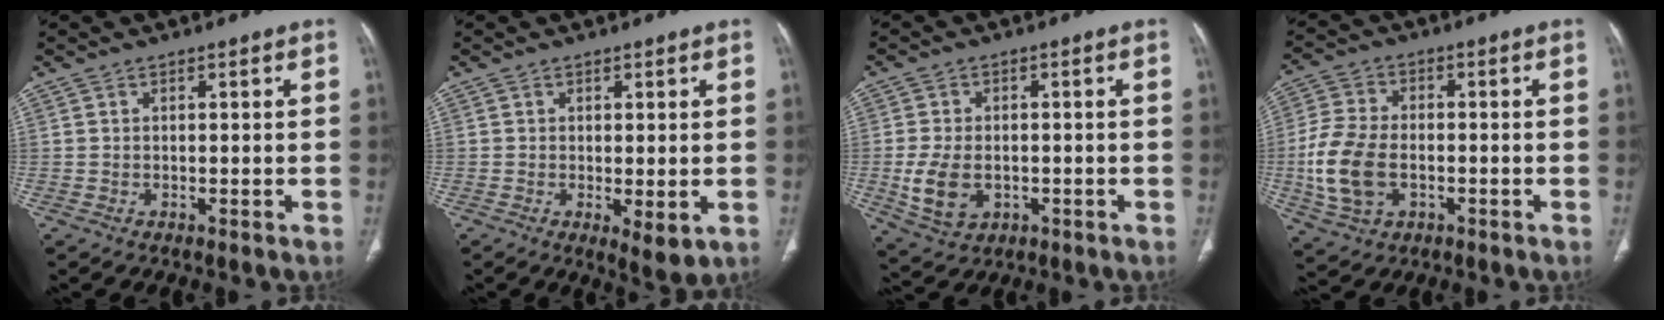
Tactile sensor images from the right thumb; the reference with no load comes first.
{"total": 4.2, "force": [-0.8, 1.5, 3.9], "torque": [-0.063, -0.018, -0.008]}
{"total": 8.1, "force": [-1.6, 5.6, 5.7], "torque": [-0.109, -0.001, -0.018]}
{"total": 12.0, "force": [-2.3, 7.7, 8.9], "torque": [-0.193, 0.007, -0.043]}